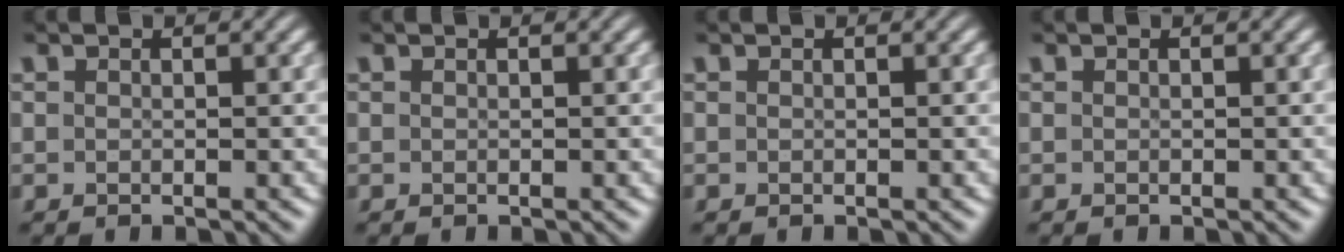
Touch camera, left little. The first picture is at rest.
{"total": 0.0}
{"total": 0.0}
{"total": 0.0}